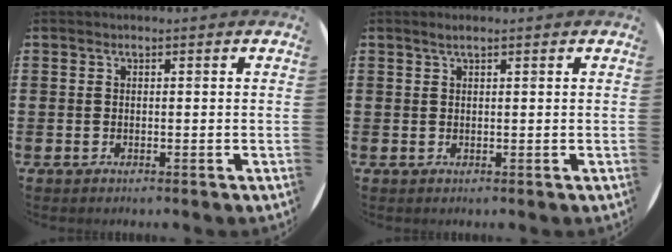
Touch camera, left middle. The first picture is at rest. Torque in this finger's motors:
{"motor_torque": [0.28, -0.20, 0.03, 0.01]}